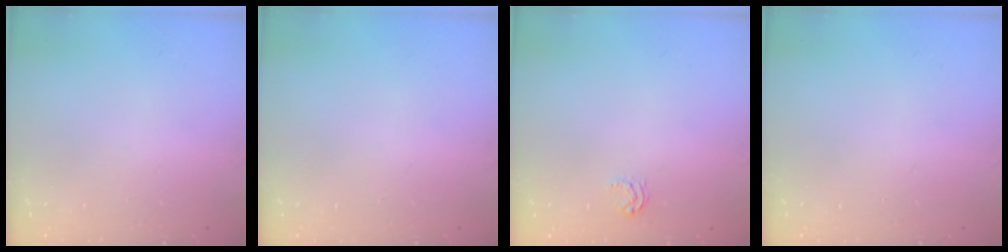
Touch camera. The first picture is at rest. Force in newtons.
{"total": 0.0}
{"total": 3.3, "press": 3.2, "slide": 0.7}
{"total": 0.0}